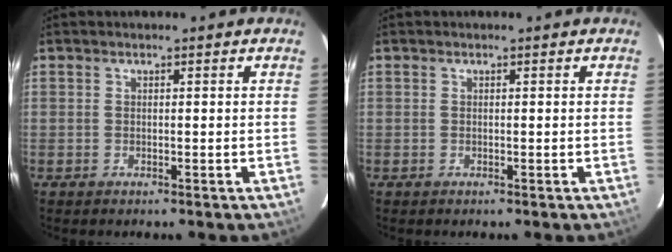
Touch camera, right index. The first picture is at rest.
{"total": 0.0}